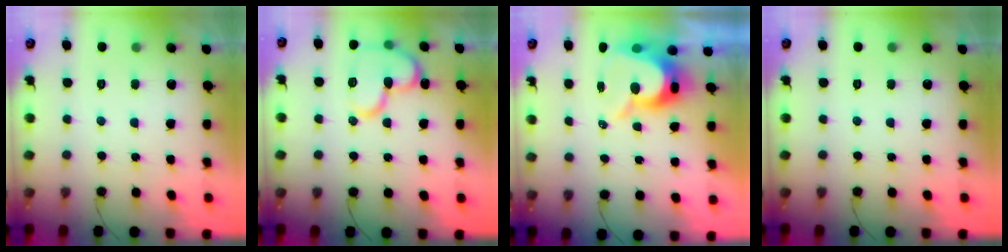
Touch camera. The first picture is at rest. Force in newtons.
{"total": 14.9, "press": 14.8, "slide": 1.7}
{"total": 9.6, "press": 9.6, "slide": 0.8}
{"total": 0.0}